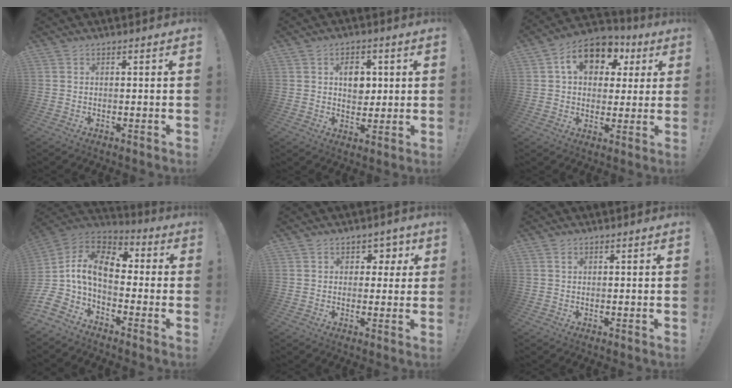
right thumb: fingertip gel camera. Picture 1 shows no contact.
{"total": 7.3, "force": [1.6, 5.8, 4.2], "torque": [-0.048, -0.001, 0.025]}
{"total": 14.6, "force": [5.6, 10.2, 8.7], "torque": [-0.131, -0.006, 0.104]}
{"total": 13.8, "force": [0.3, 7.7, 11.4], "torque": [-0.233, 0.007, 0.007]}
{"total": 4.6, "force": [2.1, 3.9, 1.2], "torque": [0.007, -0.016, 0.034]}
{"total": 0.9, "force": [0.5, 0.7, 0.4], "torque": [-0.001, -0.001, 0.008]}